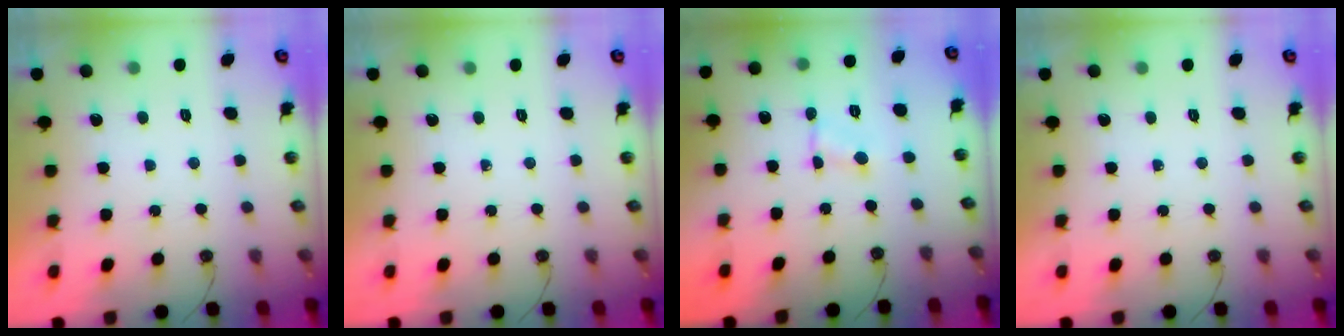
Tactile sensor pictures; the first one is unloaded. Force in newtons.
{"total": 0.0}
{"total": 0.7, "press": 0.7, "slide": 0.1}
{"total": 0.0}